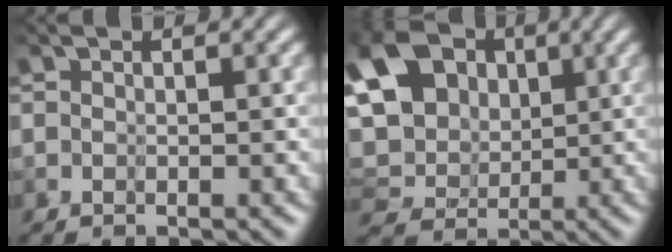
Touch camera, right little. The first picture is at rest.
{"total": 7.9, "force": [2.1, 6.3, 4.1], "torque": [-0.081, 0.013, 0.019]}